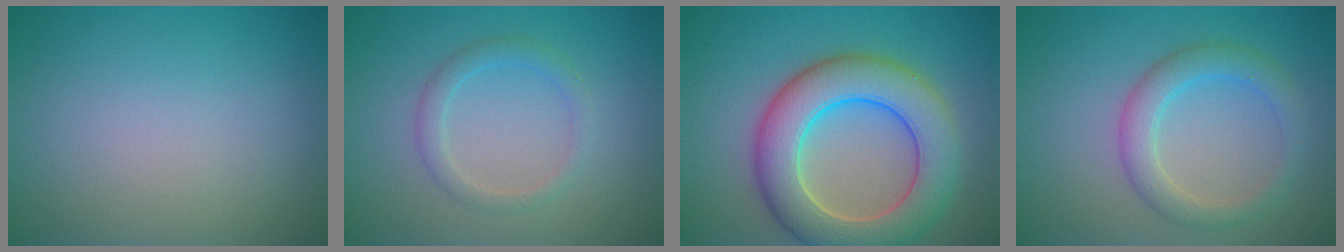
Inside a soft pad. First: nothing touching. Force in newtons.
{"total": 2.0, "press": 2.0, "slide": 0.1}
{"total": 9.1, "press": 9.1, "slide": 0.4}
{"total": 3.5, "press": 3.5, "slide": 0.0}